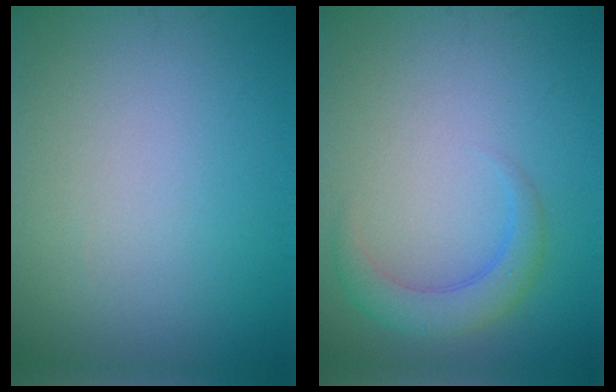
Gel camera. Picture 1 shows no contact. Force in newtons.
{"total": 3.0, "press": 3.0, "slide": 0.1}